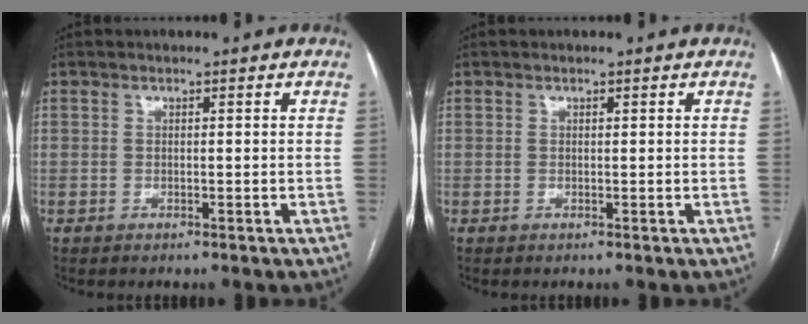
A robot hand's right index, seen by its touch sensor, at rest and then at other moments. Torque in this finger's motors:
{"motor_torque": [0.03, 0.06, 0.00, -0.01]}